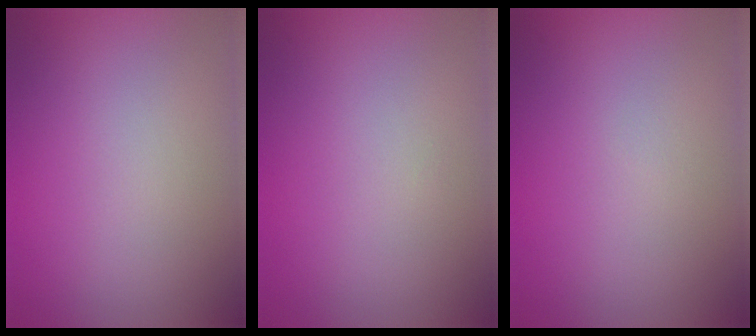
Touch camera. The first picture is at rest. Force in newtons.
{"total": 0.0}
{"total": 0.0}